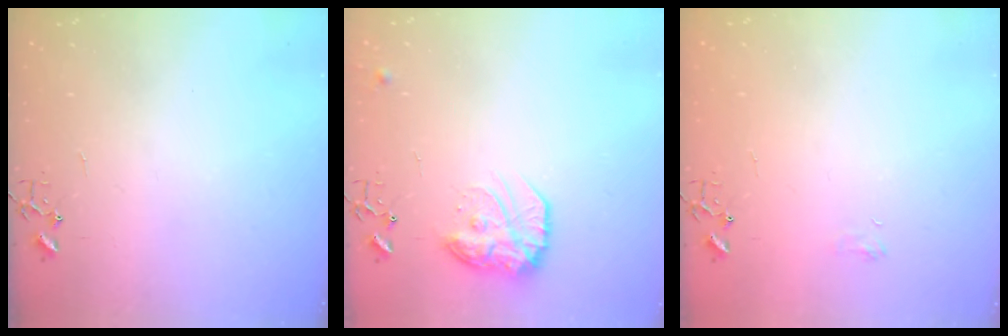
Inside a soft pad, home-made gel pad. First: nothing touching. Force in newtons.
{"total": 15.0, "press": 15.0, "slide": 1.2}
{"total": 5.1, "press": 5.1, "slide": 0.6}